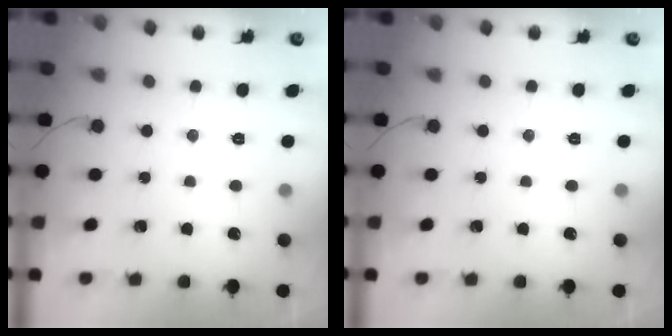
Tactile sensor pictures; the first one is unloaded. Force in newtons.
{"total": 0.0}